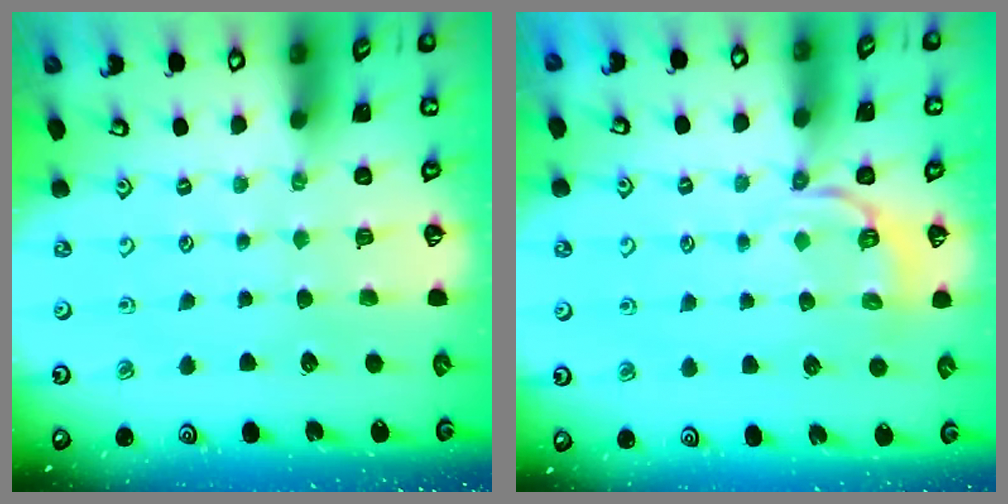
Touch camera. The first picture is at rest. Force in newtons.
{"total": 6.6, "press": 6.3, "slide": 2.0}